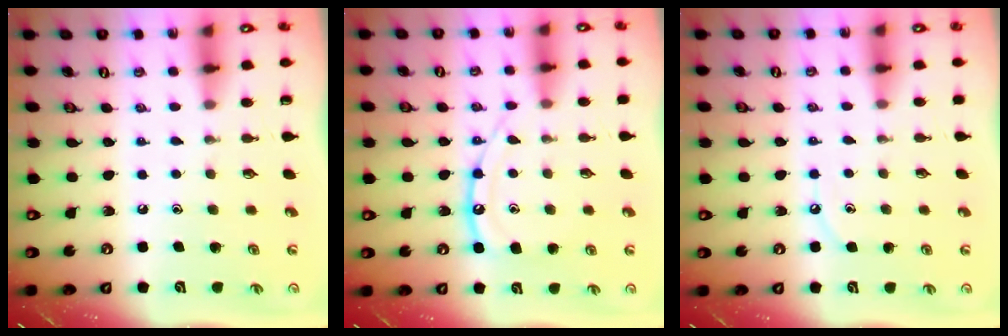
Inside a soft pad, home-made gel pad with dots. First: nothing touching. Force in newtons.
{"total": 12.8, "press": 12.7, "slide": 1.1}
{"total": 4.5, "press": 4.5, "slide": 0.3}